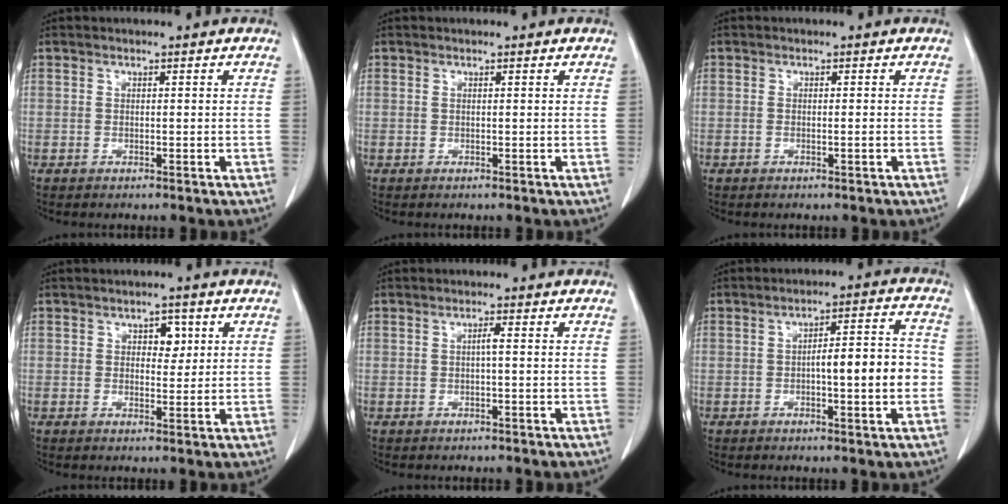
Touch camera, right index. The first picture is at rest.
{"total": 0.0}
{"total": 0.6, "force": [-0.1, 0.0, 0.6], "torque": [-0.008, 0.001, 0.002]}
{"total": 3.0, "force": [1.1, 1.8, 2.1], "torque": [-0.028, 0.004, 0.015]}
{"total": 1.0, "force": [0.0, 0.0, 1.0], "torque": [-0.021, 0.001, -0.001]}
{"total": 8.5, "force": [-1.4, 1.3, 8.3], "torque": [-0.119, 0.021, -0.020]}